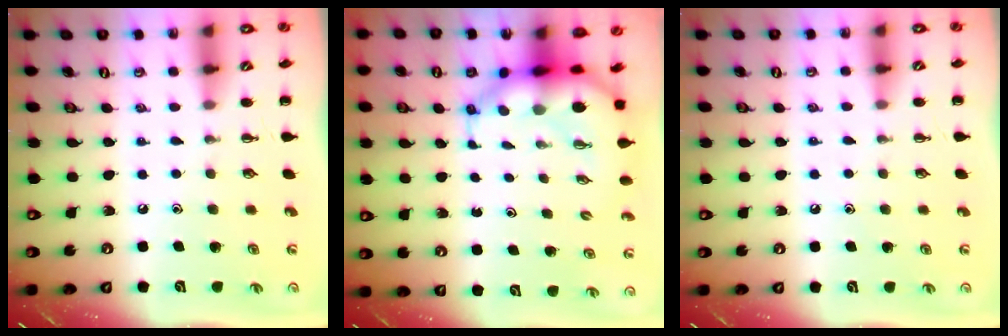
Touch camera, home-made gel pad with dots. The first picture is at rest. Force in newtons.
{"total": 8.0, "press": 7.6, "slide": 2.3}
{"total": 6.3, "press": 6.0, "slide": 1.8}